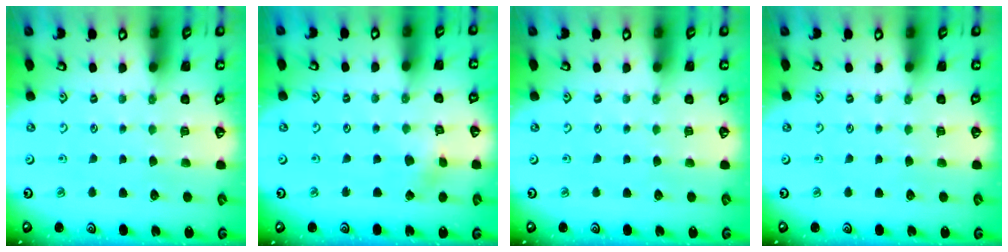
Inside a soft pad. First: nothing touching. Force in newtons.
{"total": 2.4, "press": 2.4, "slide": 0.3}
{"total": 0.0}
{"total": 0.0}